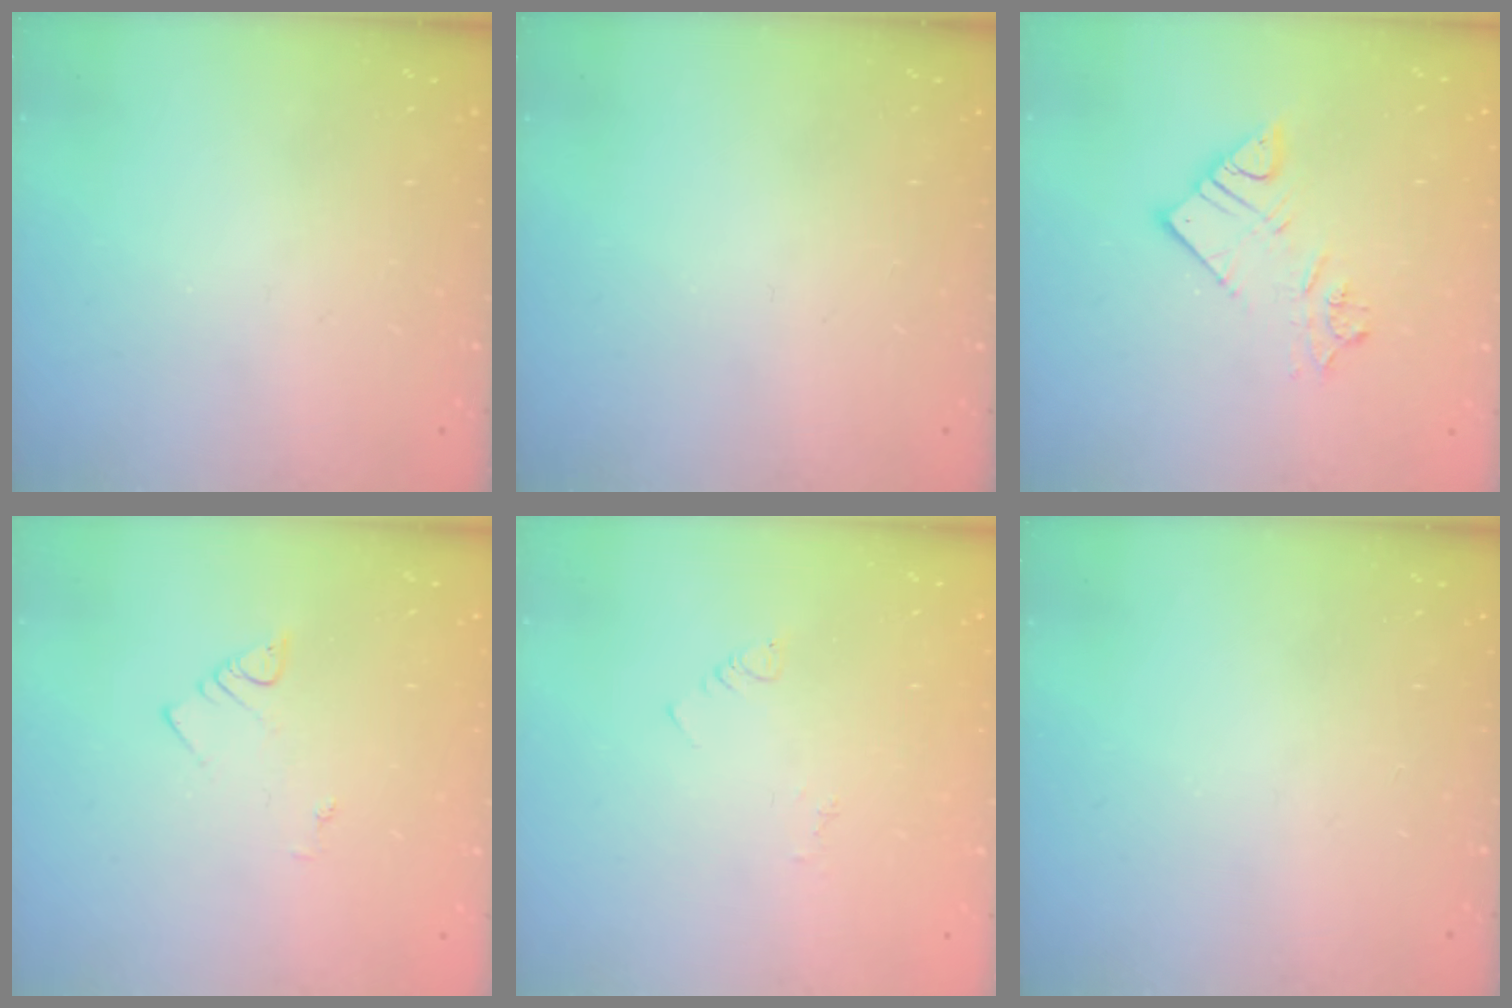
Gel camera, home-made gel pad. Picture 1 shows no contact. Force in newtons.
{"total": 0.0}
{"total": 8.6, "press": 8.6, "slide": 0.5}
{"total": 2.1, "press": 2.1, "slide": 0.4}
{"total": 2.5, "press": 2.5, "slide": 0.4}
{"total": 0.0}